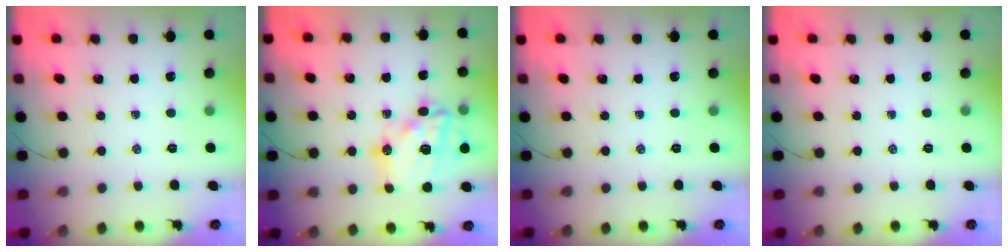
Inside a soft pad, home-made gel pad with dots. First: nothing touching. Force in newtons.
{"total": 20.6, "press": 20.3, "slide": 3.9}
{"total": 0.0}
{"total": 0.0}